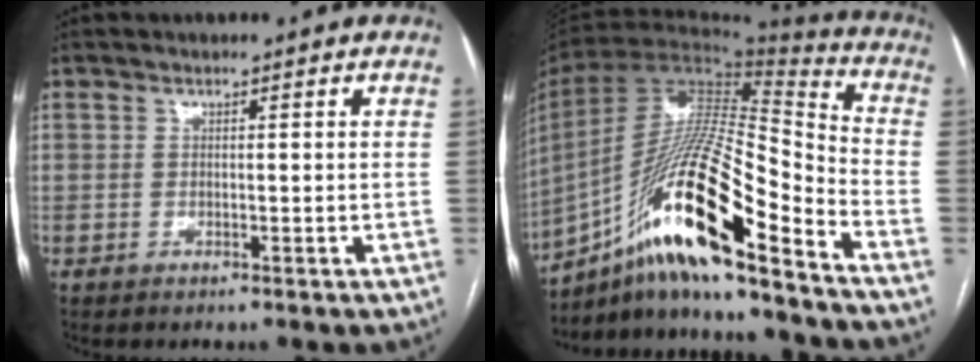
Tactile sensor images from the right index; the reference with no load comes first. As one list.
[{"total": 22.6, "force": [-13.8, 2.4, 17.8], "torque": [-0.347, -0.006, -0.248]}]